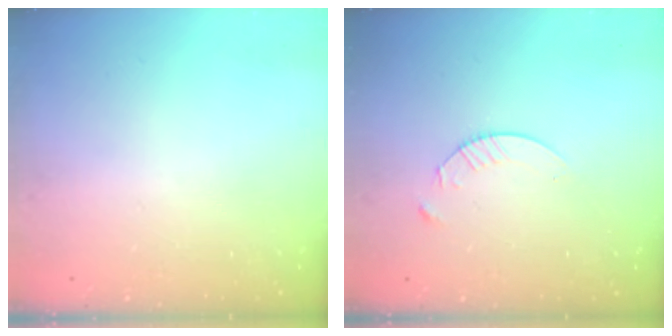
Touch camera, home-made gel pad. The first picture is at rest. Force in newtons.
{"total": 4.8, "press": 4.8, "slide": 0.6}